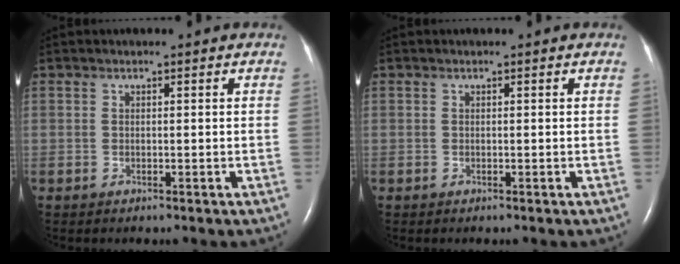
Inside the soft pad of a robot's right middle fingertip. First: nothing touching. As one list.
[{"total": 0.0}]